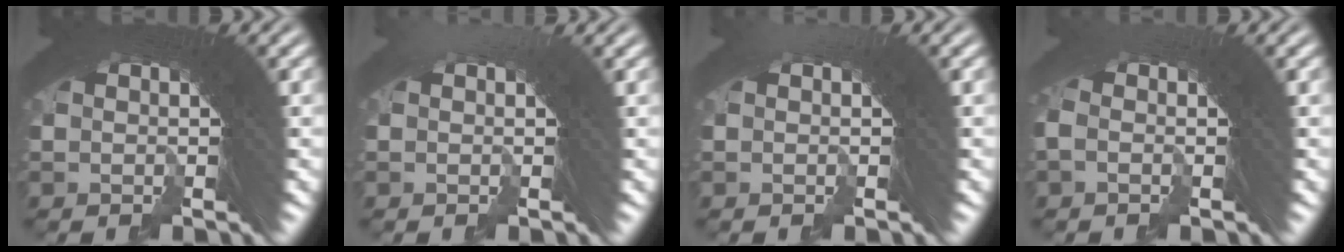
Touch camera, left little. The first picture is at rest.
{"total": 0.0}
{"total": 0.6, "force": [0.0, -0.5, -0.3], "torque": [0.019, 0.013, -0.004]}
{"total": 1.0, "force": [-0.8, -0.6, 0.1], "torque": [0.005, 0.010, -0.019]}